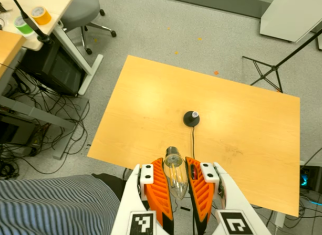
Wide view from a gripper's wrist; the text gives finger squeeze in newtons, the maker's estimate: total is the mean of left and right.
{"total": 21.4, "left": 24.5, "right": 18.4}